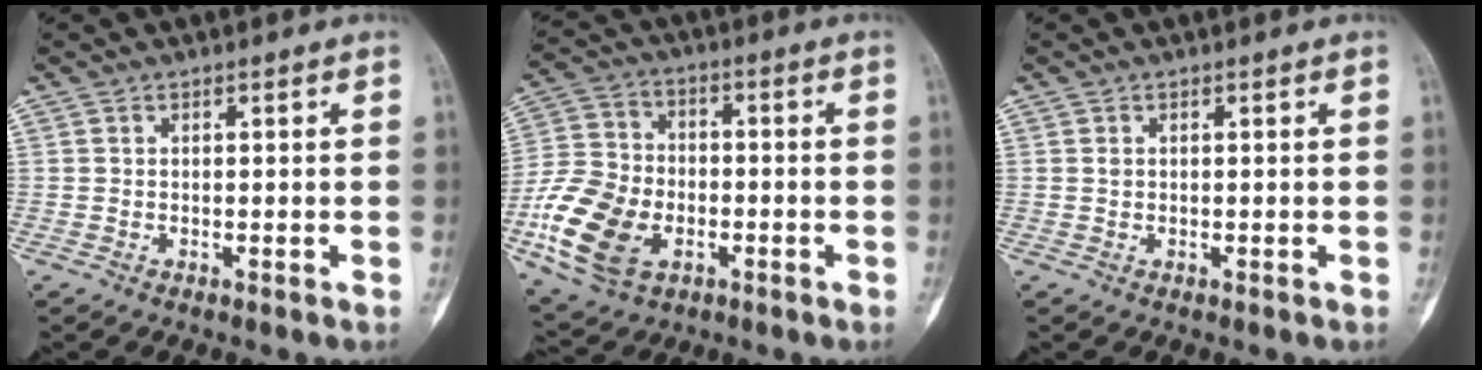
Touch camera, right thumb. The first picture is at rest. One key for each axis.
{"total": 16.1, "fx": -5.0, "fy": 11.0, "fz": 10.6, "tx": -0.196, "ty": 0.013, "tz": -0.092}
{"total": 0.6, "fx": 0.1, "fy": 0.5, "fz": 0.3, "tx": -0.002, "ty": 0.001, "tz": 0.002}